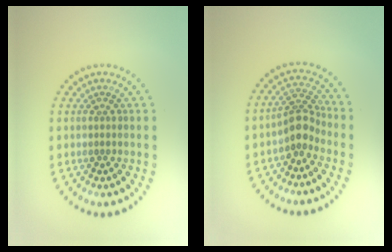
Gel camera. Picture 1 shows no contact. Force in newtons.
{"total": 2.8, "press": 2.1, "slide": 1.9}